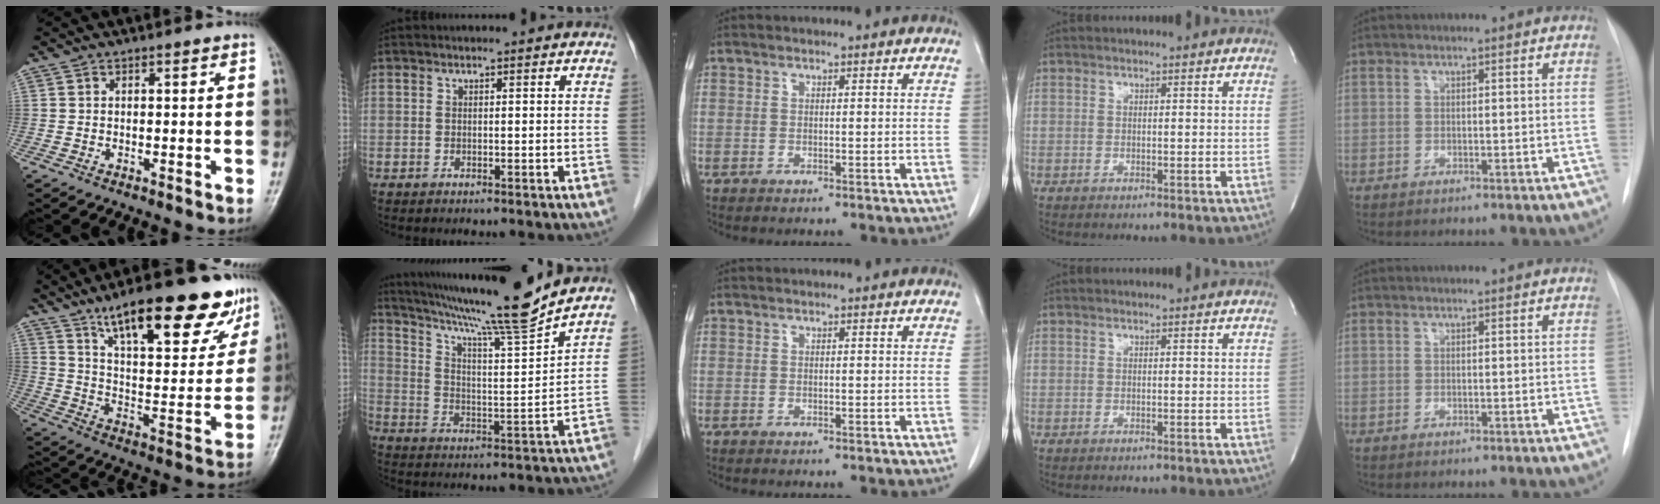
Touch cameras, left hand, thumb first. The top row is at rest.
{"thumb": {"total": 23.4, "force": [15.1, 7.5, 16.2], "torque": [-0.196, -0.049, 0.237]}, "index": {"total": 17.6, "force": [15.1, -2.1, 8.7], "torque": [-0.154, -0.017, 0.235]}}